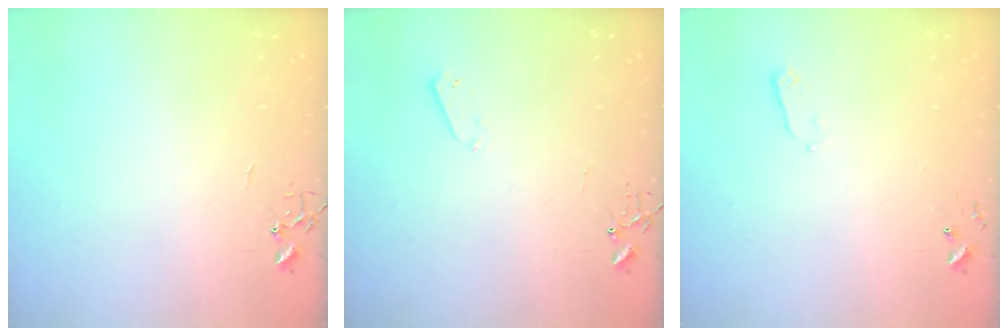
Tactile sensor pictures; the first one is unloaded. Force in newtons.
{"total": 3.7, "press": 3.6, "slide": 0.7}
{"total": 3.5, "press": 3.4, "slide": 0.9}